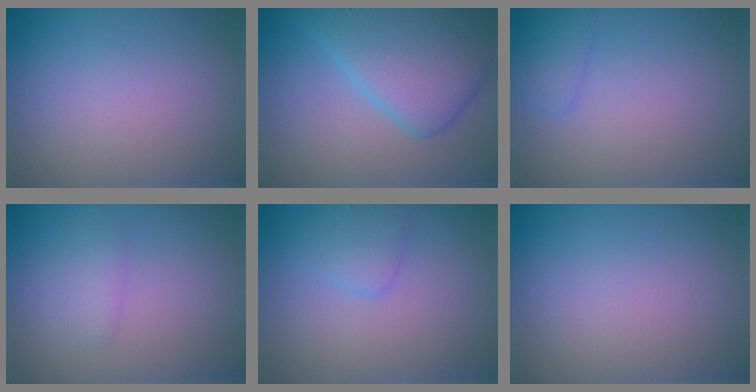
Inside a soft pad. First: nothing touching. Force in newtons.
{"total": 7.6, "press": 7.6, "slide": 0.1}
{"total": 1.3, "press": 1.3, "slide": 0.1}
{"total": 1.6, "press": 1.6, "slide": 0.1}
{"total": 1.7, "press": 1.7, "slide": 0.0}
{"total": 0.0}